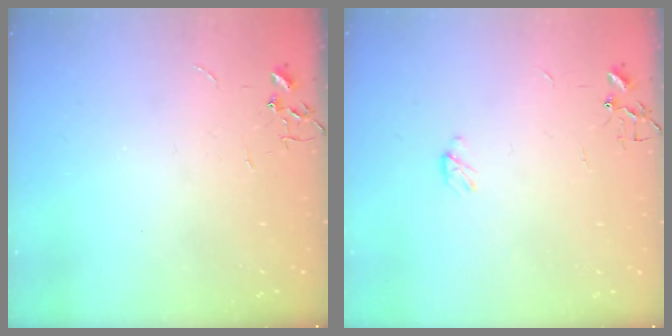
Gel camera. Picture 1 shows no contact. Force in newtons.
{"total": 2.9, "press": 2.9, "slide": 0.4}